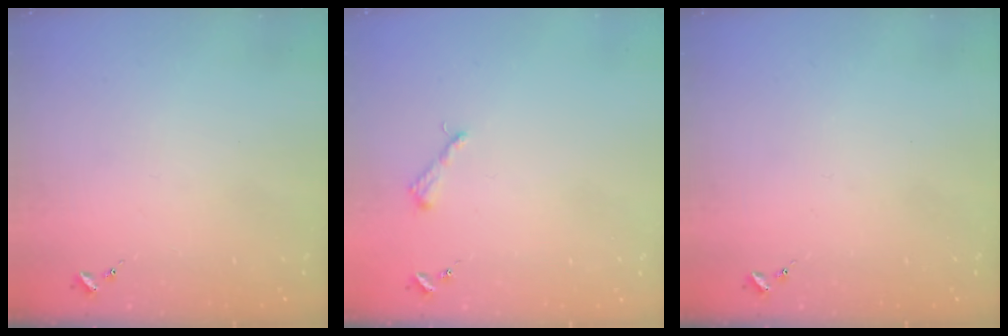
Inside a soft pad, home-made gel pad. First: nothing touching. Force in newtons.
{"total": 3.6, "press": 3.6, "slide": 0.4}
{"total": 0.0}